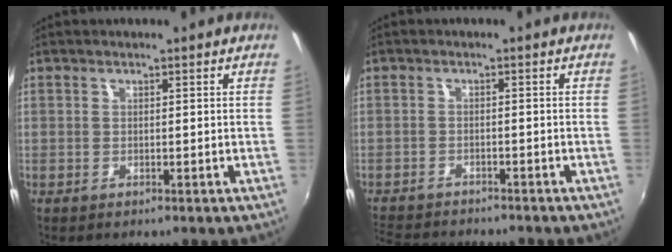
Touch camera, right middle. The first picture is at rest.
{"total": 8.9, "force": [-8.2, 2.2, 2.7], "torque": [-0.081, -0.014, -0.134]}